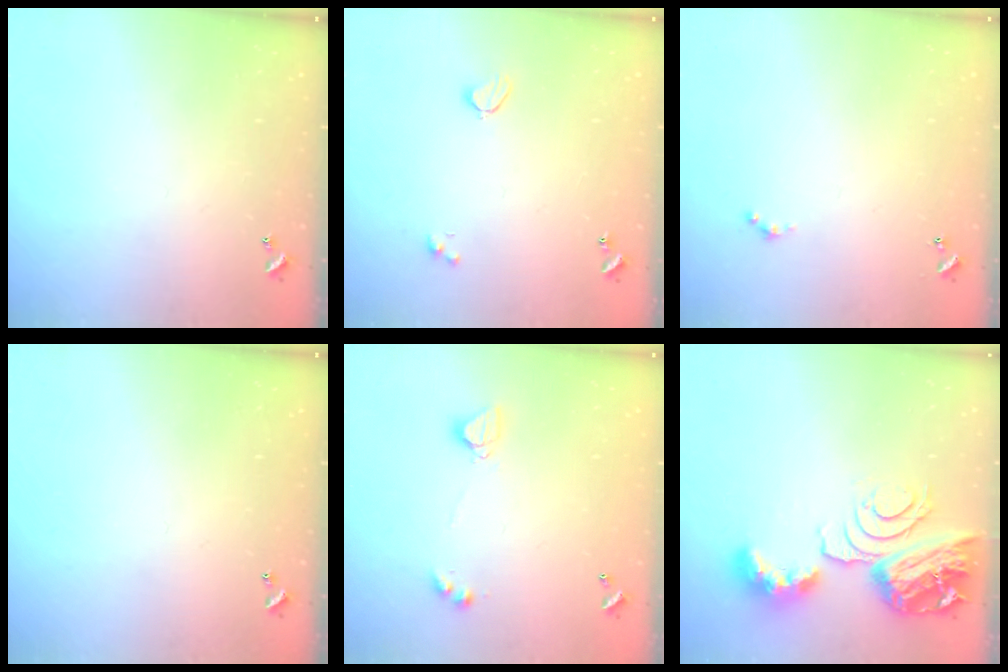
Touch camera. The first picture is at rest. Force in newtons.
{"total": 2.2, "press": 2.1, "slide": 0.6}
{"total": 0.0}
{"total": 0.0}
{"total": 3.5, "press": 3.4, "slide": 0.3}
{"total": 13.7, "press": 13.6, "slide": 1.8}